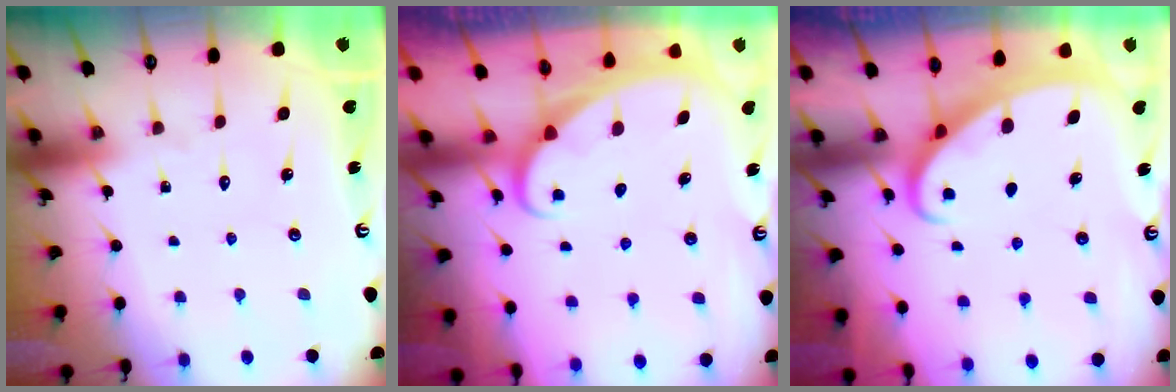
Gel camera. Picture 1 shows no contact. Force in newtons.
{"total": 1.7, "press": 1.7, "slide": 0.1}
{"total": 2.2, "press": 2.2, "slide": 0.2}